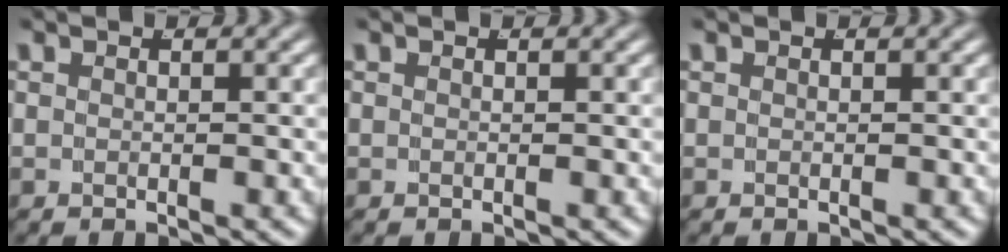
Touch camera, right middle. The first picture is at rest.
{"total": 0.0}
{"total": 0.0}